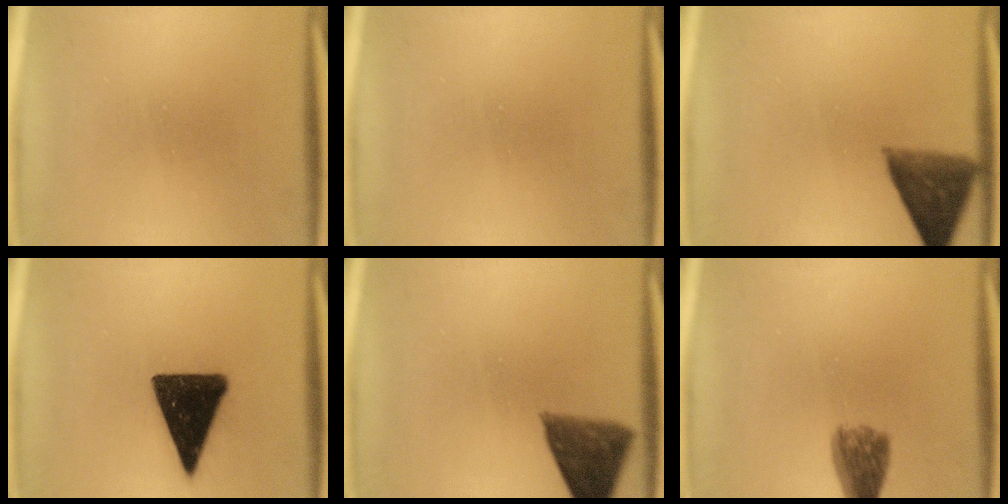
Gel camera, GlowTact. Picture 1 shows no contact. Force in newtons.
{"total": 0.0}
{"total": 8.2}
{"total": 15.4}
{"total": 7.5}
{"total": 4.6}